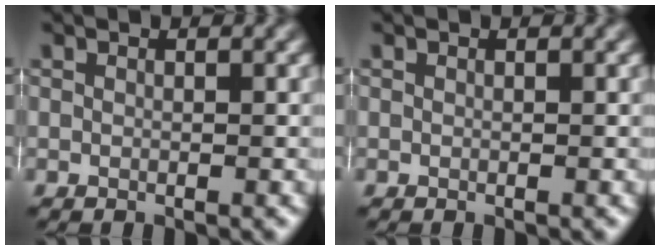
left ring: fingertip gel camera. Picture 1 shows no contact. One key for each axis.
{"total": 0.0}